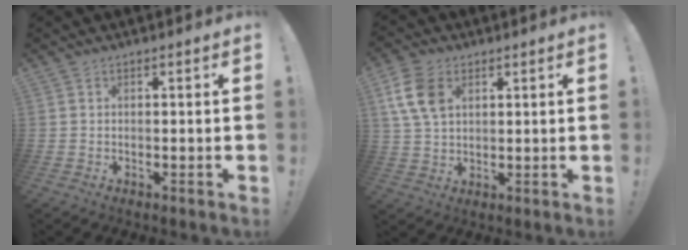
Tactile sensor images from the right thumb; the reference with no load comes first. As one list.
[{"total": 11.3, "force": [4.1, 7.9, 6.9], "torque": [-0.128, 0.000, 0.082]}]